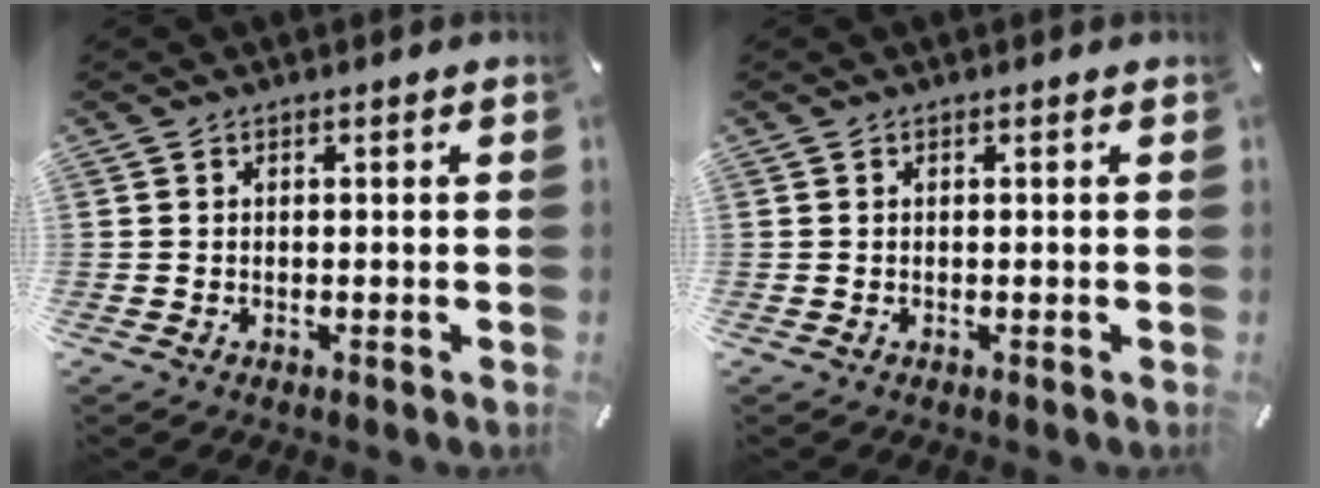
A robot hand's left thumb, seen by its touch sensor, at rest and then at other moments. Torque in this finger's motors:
{"motor_torque": [0.04, 0.04, -0.08, -0.03, 0.00]}